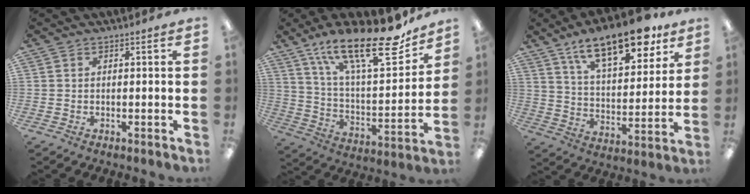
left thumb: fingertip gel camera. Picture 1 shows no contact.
{"total": 25.2, "force": [17.9, 7.6, 16.0], "torque": [-0.250, -0.111, 0.298]}
{"total": 18.3, "force": [12.8, 7.1, 11.0], "torque": [-0.167, -0.067, 0.213]}